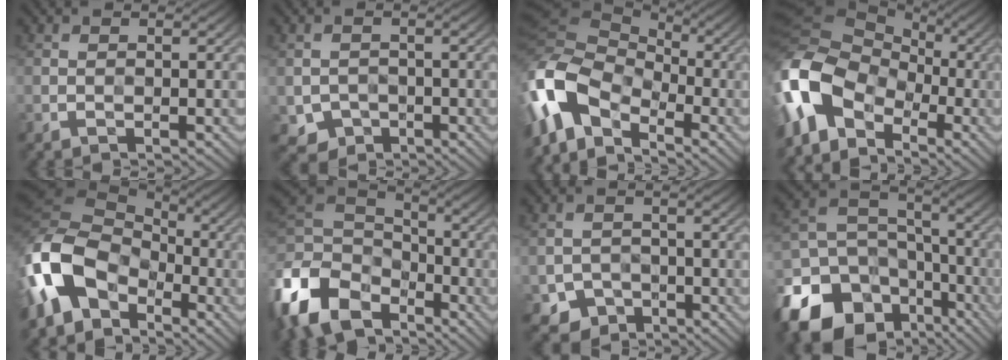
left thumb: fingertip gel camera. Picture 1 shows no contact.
{"total": 3.0, "force": [-1.4, 2.4, 1.0], "torque": [-0.022, -0.011, -0.027]}
{"total": 12.7, "force": [-4.8, 7.9, 8.8], "torque": [-0.209, -0.006, -0.106]}
{"total": 13.6, "force": [-4.1, 9.6, 8.7], "torque": [-0.212, -0.010, -0.096]}
{"total": 14.2, "force": [-5.0, 9.6, 9.2], "torque": [-0.228, -0.005, -0.111]}
{"total": 12.7, "force": [-6.4, 8.5, 6.9], "torque": [-0.205, -0.007, -0.132]}
{"total": 3.7, "force": [-2.2, 2.8, 1.0], "torque": [-0.016, -0.007, -0.042]}
{"total": 18.7, "force": [-10.5, 13.2, 8.0], "torque": [-0.225, -0.048, -0.159]}